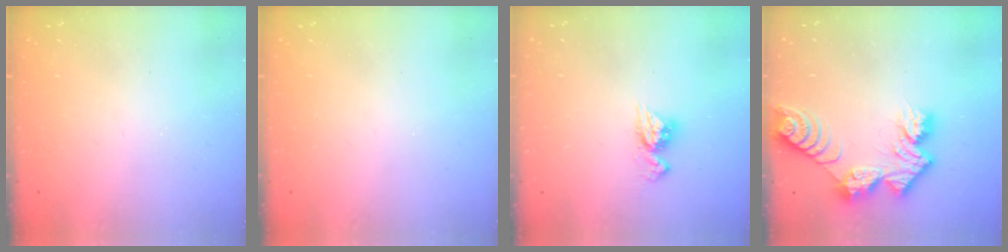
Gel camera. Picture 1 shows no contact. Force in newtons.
{"total": 0.0}
{"total": 7.5, "press": 7.4, "slide": 0.8}
{"total": 11.0, "press": 11.0, "slide": 0.8}